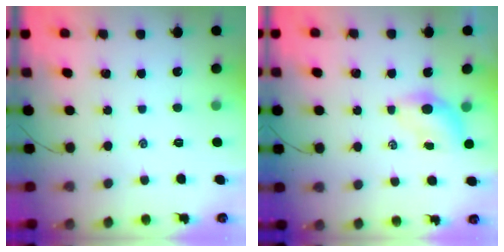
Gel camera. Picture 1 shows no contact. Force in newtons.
{"total": 4.0, "press": 3.9, "slide": 0.8}